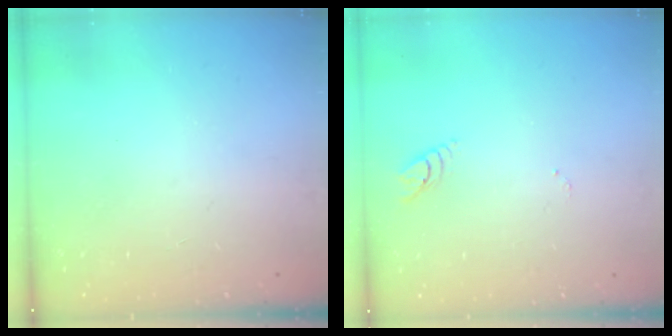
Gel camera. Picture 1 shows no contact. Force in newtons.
{"total": 2.7, "press": 2.7, "slide": 0.2}